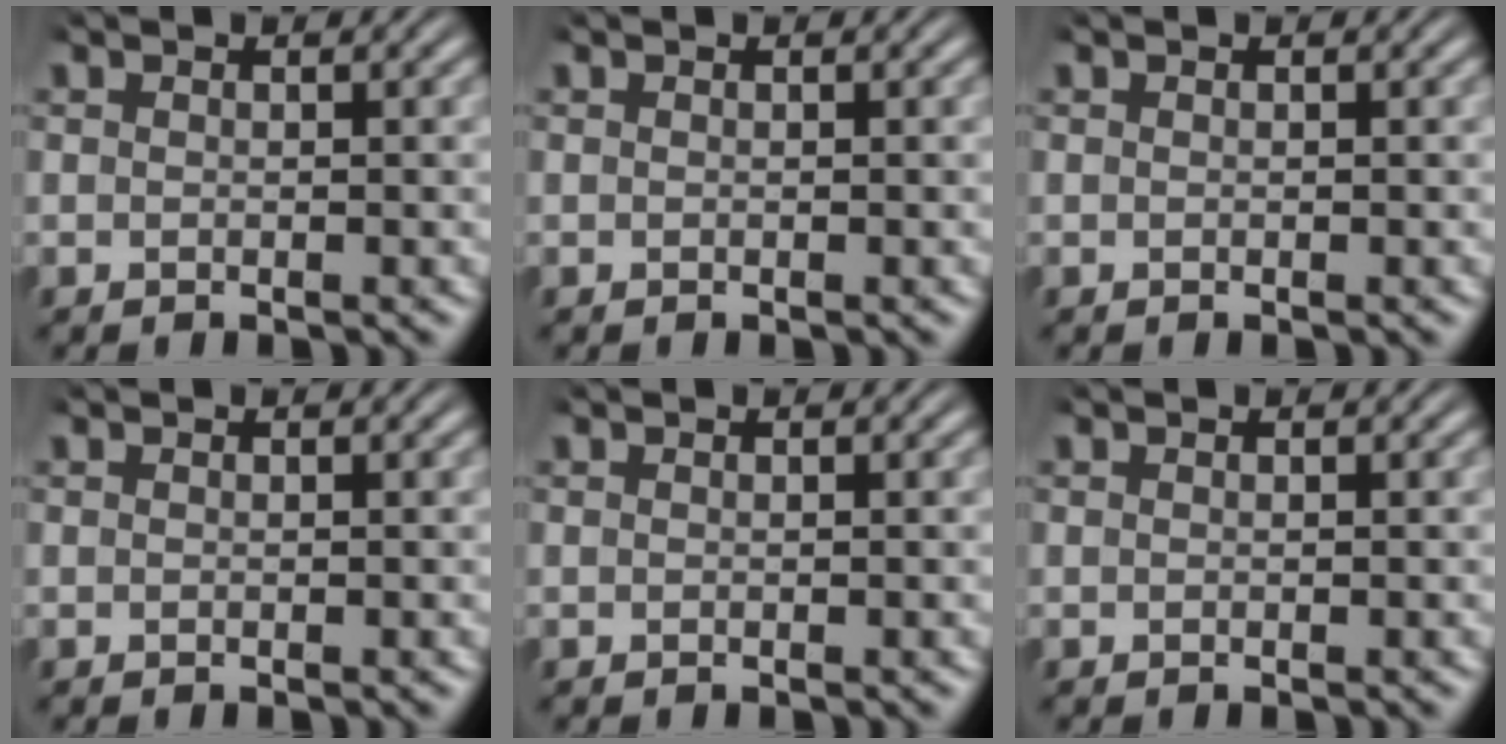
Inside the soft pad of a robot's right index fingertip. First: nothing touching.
{"total": 0.0}
{"total": 0.0}
{"total": 0.0}
{"total": 0.0}
{"total": 0.0}